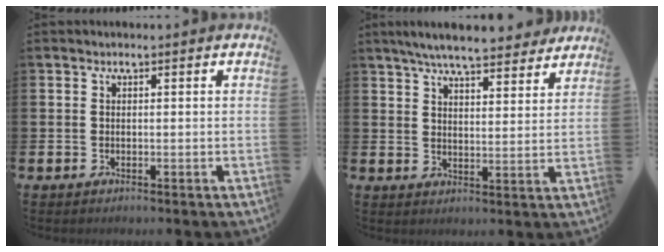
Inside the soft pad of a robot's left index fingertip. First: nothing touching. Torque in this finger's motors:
{"motor_torque": [0.90, -1.24, 1.06, 0.21]}